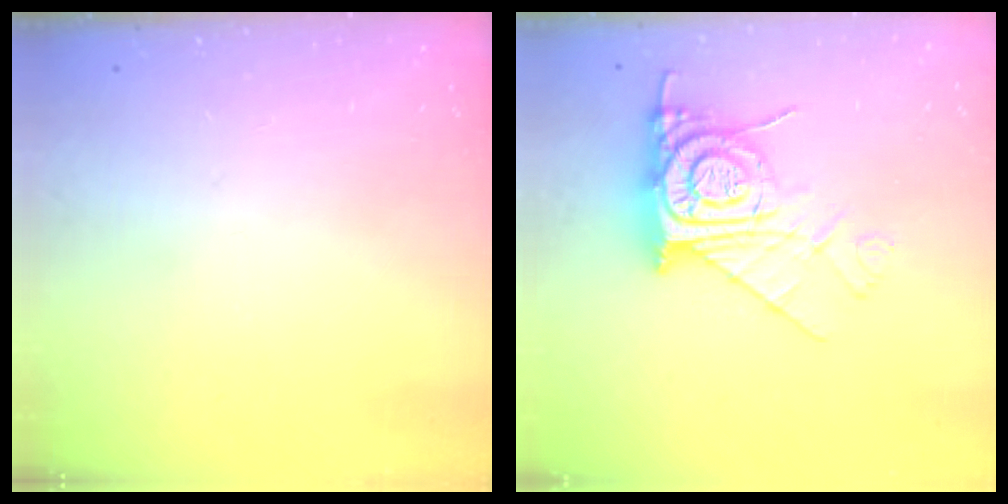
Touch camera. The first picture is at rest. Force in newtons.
{"total": 12.8, "press": 12.7, "slide": 1.2}